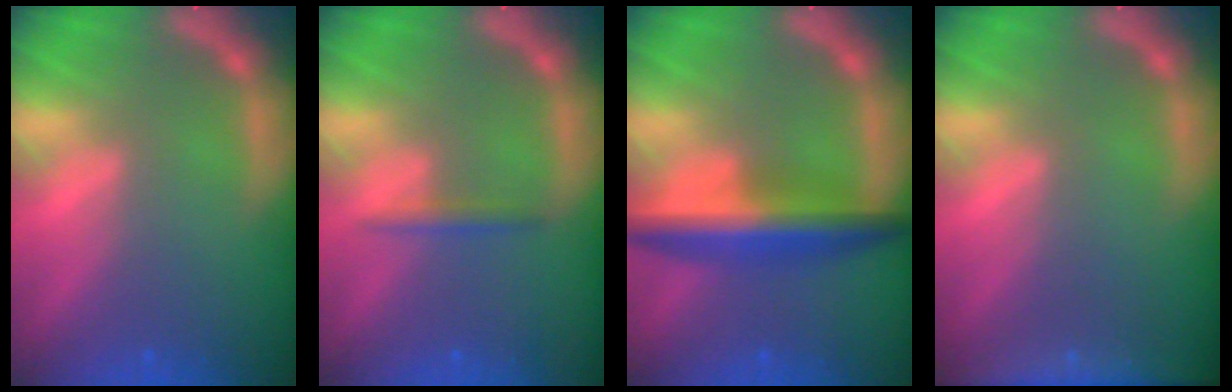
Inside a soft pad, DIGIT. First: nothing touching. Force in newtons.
{"total": 1.4}
{"total": 6.6}
{"total": 7.0}